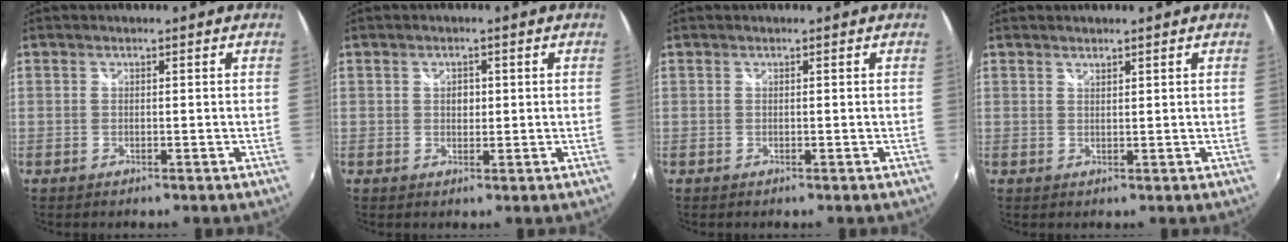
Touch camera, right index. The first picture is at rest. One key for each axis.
{"total": 1.9, "fx": 0.3, "fy": 1.6, "fz": 1.1, "tx": -0.014, "ty": 0.004, "tz": 0.004}
{"total": 0.0}
{"total": 0.9, "fx": 0.9, "fy": 0.2, "fz": 0.2, "tx": -0.003, "ty": 0.000, "tz": 0.016}